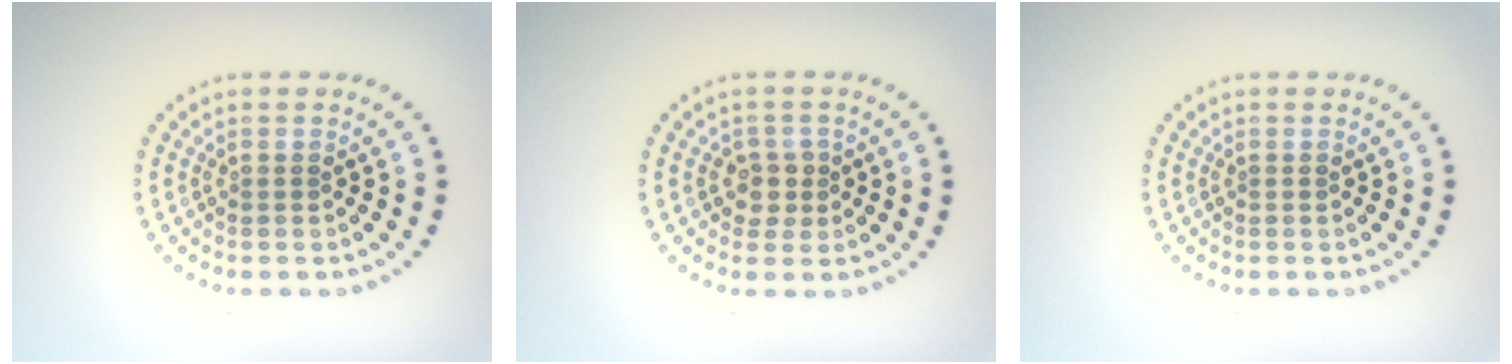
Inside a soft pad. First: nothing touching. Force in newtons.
{"total": 2.0, "press": 1.7, "slide": 0.9}
{"total": 0.0}